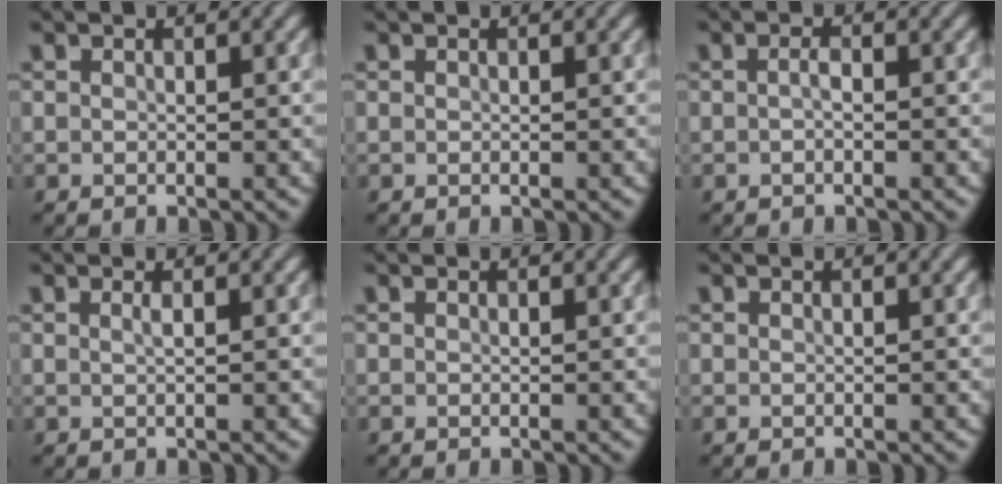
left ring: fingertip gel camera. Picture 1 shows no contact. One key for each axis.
{"total": 0.0}
{"total": 0.8, "fx": -0.2, "fy": 0.3, "fz": 0.8, "tx": -0.018, "ty": 0.000, "tz": -0.004}
{"total": 0.8, "fx": 0.2, "fy": 0.3, "fz": 0.8, "tx": -0.009, "ty": 0.003, "tz": 0.001}
{"total": 0.0}
{"total": 0.0}